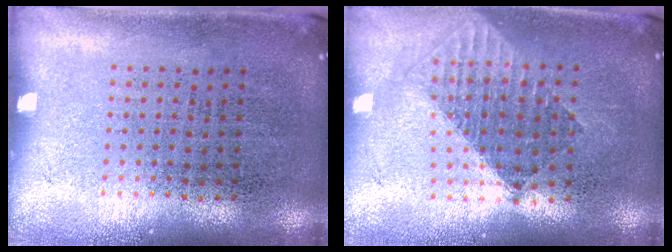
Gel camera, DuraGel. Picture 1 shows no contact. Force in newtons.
{"total": 1.6, "press": 1.3, "slide": 0.9}